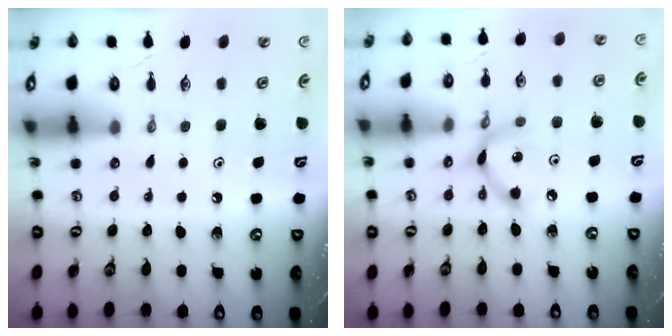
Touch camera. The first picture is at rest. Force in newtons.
{"total": 8.5, "press": 8.5, "slide": 0.5}